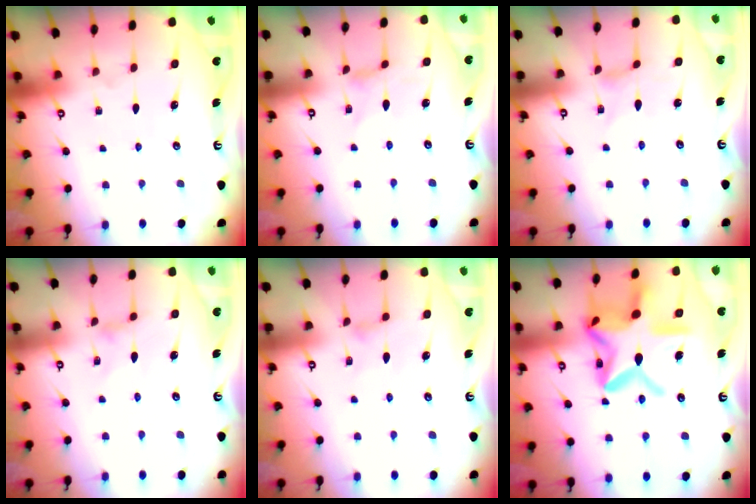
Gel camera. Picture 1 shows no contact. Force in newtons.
{"total": 0.0}
{"total": 0.0}
{"total": 0.8, "press": 0.8, "slide": 0.3}
{"total": 1.4, "press": 1.3, "slide": 0.3}
{"total": 20.0, "press": 20.0, "slide": 1.6}